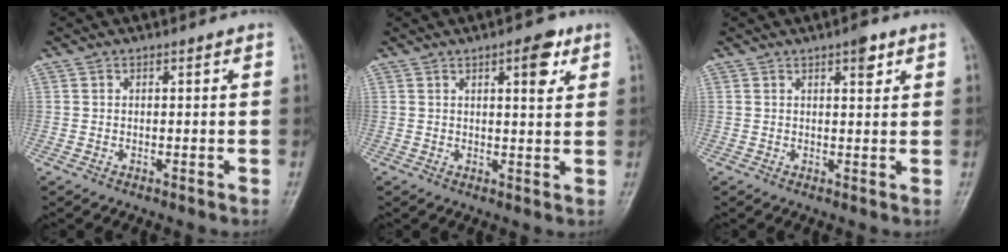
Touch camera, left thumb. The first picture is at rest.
{"total": 5.5, "force": [2.7, 2.0, 4.4], "torque": [-0.047, -0.010, 0.034]}
{"total": 3.2, "force": [1.8, 1.2, 2.4], "torque": [-0.024, -0.007, 0.024]}